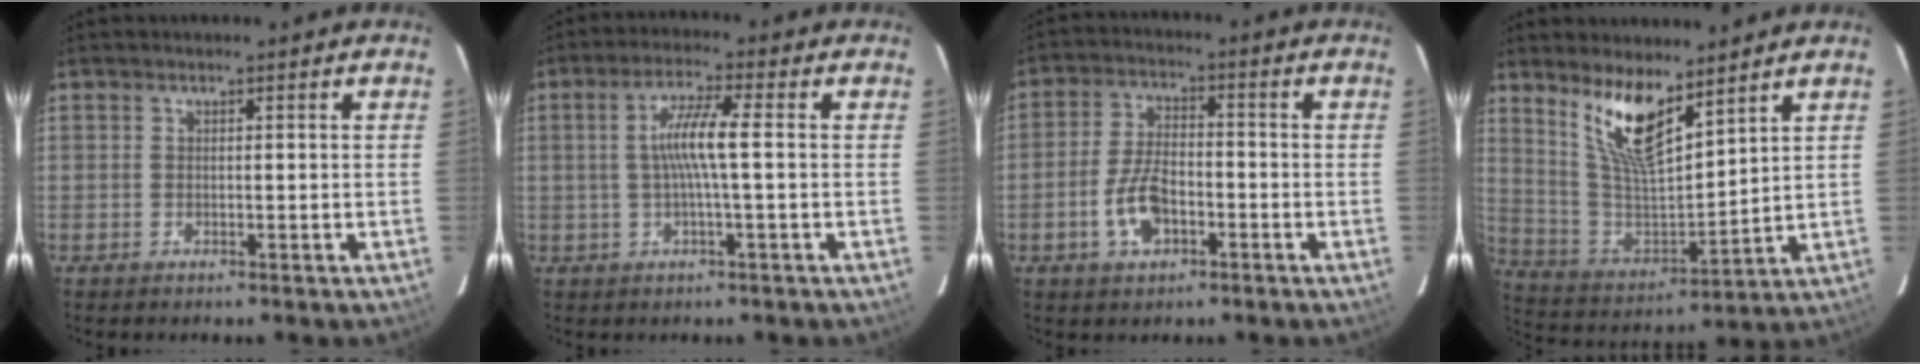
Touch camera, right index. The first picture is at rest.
{"total": 6.4, "force": [-0.1, 0.0, 6.4], "torque": [-0.125, 0.004, 0.000]}
{"total": 8.0, "force": [-3.3, 4.1, 6.0], "torque": [-0.125, 0.007, -0.056]}
{"total": 12.6, "force": [8.6, 3.6, 8.5], "torque": [-0.165, -0.007, 0.179]}